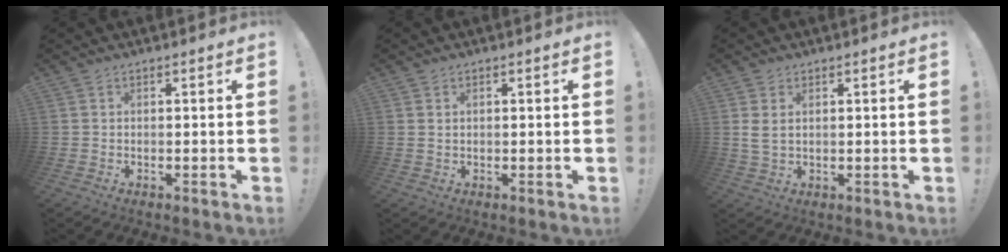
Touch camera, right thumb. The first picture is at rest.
{"total": 0.8, "force": [0.3, 0.5, 0.7], "torque": [-0.014, 0.002, 0.005]}
{"total": 3.6, "force": [1.5, 2.1, 2.5], "torque": [-0.042, -0.006, 0.026]}